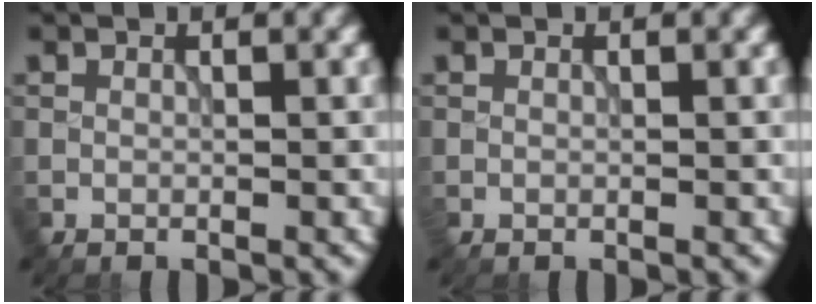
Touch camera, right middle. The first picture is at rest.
{"total": 0.0}